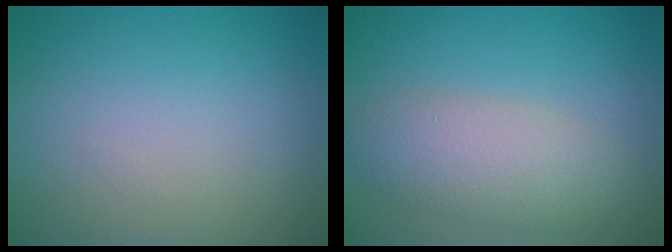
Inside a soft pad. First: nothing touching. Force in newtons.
{"total": 4.6, "press": 4.6, "slide": 0.2}